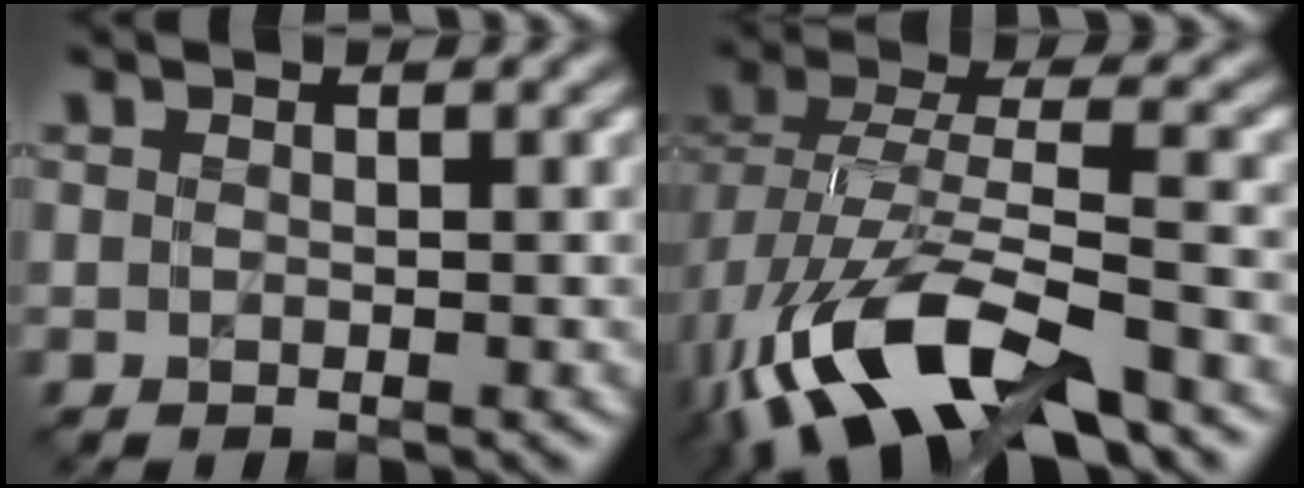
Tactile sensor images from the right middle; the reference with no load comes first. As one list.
[{"total": 13.2, "force": [-6.8, 5.7, 9.7], "torque": [-0.197, -0.008, -0.122]}]